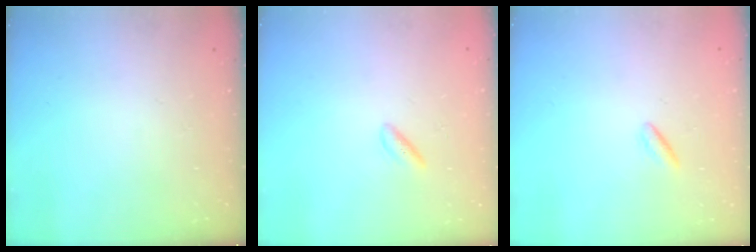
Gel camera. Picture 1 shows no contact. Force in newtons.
{"total": 1.7, "press": 1.3, "slide": 1.1}
{"total": 0.8, "press": 0.5, "slide": 0.6}